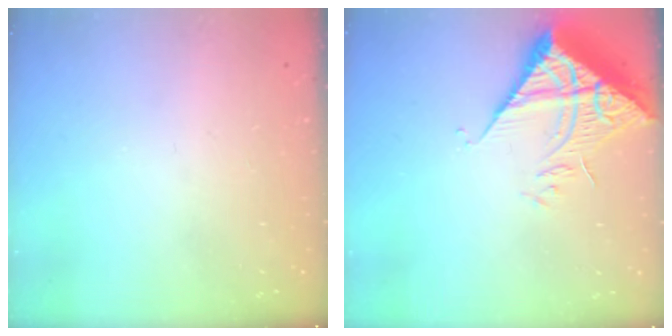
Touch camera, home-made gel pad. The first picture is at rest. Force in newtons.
{"total": 9.3, "press": 9.2, "slide": 1.2}